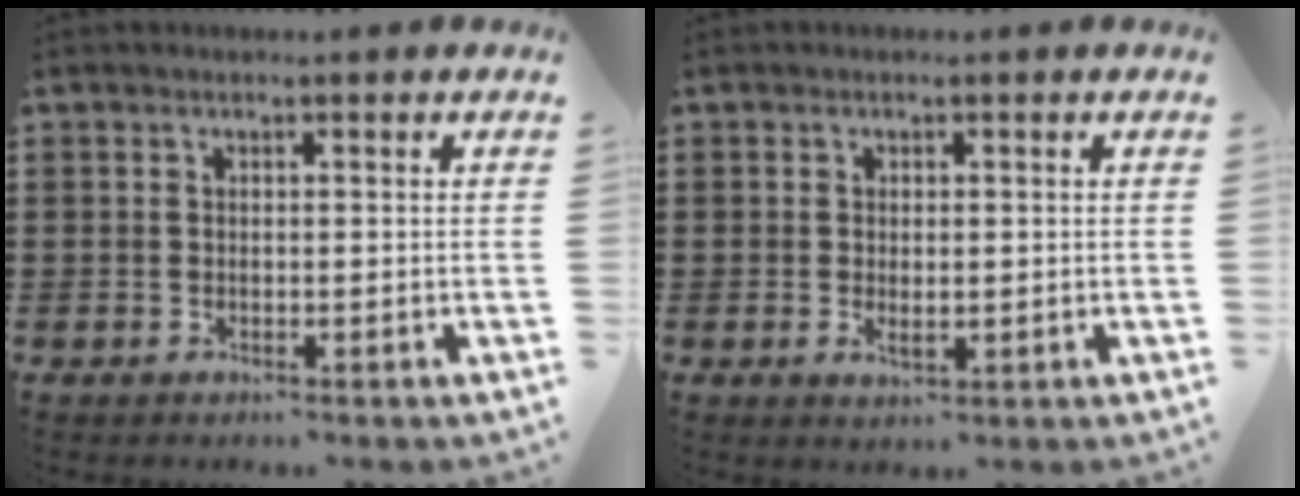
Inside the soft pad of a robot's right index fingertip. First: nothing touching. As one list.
[{"total": 1.8, "force": [-0.1, 0.6, 1.7], "torque": [-0.035, -0.003, 0.000]}]